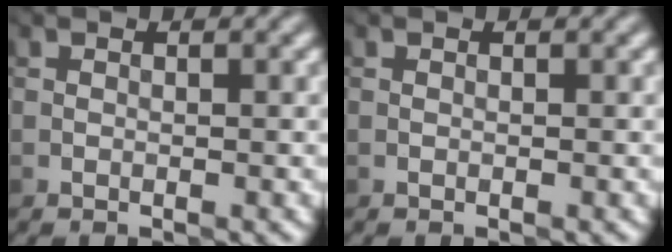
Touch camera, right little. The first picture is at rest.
{"total": 0.0}